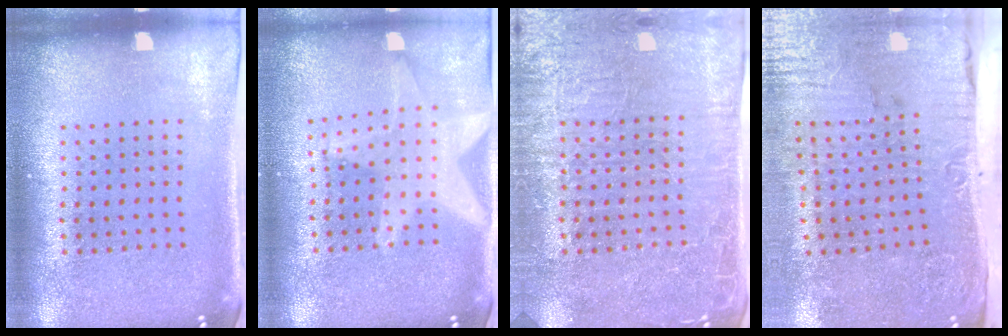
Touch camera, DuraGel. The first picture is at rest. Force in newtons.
{"total": 2.1, "press": 1.7, "slide": 1.2}
{"total": 4.1, "press": 3.9, "slide": 1.3}
{"total": 5.0, "press": 4.1, "slide": 2.8}